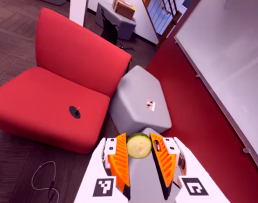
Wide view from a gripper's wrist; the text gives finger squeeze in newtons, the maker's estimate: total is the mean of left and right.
{"total": 7.9, "left": 8.6, "right": 7.3}